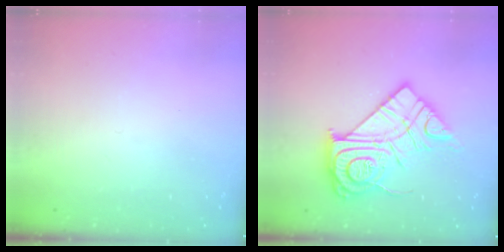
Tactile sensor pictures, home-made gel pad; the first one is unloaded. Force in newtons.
{"total": 20.7, "press": 20.6, "slide": 1.9}